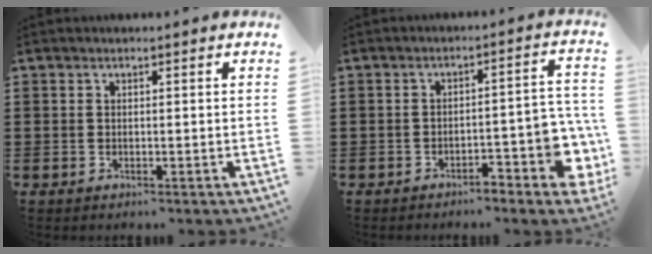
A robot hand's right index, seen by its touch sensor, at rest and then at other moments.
{"total": 5.1, "force": [-3.1, 1.5, 3.7], "torque": [-0.047, -0.007, -0.059]}